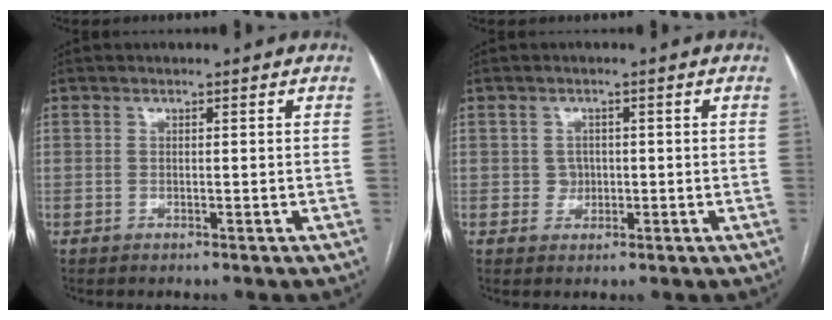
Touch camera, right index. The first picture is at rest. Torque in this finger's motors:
{"motor_torque": [-0.42, 0.35, 0.04, 0.00]}